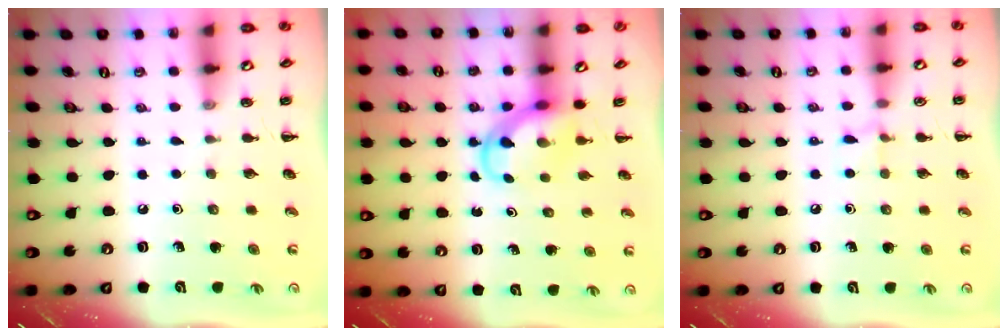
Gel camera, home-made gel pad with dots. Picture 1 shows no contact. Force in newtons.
{"total": 5.1, "press": 5.0, "slide": 0.4}
{"total": 5.2, "press": 4.9, "slide": 1.7}